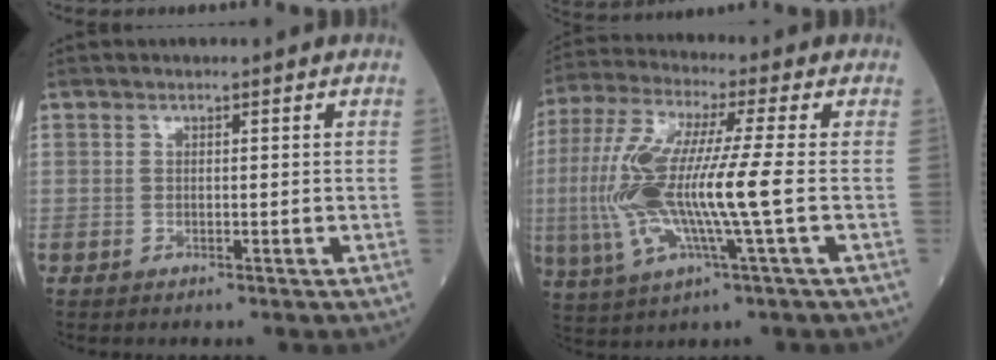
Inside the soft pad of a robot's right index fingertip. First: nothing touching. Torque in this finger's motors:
{"motor_torque": [1.34, -0.80, 0.91, 0.21]}